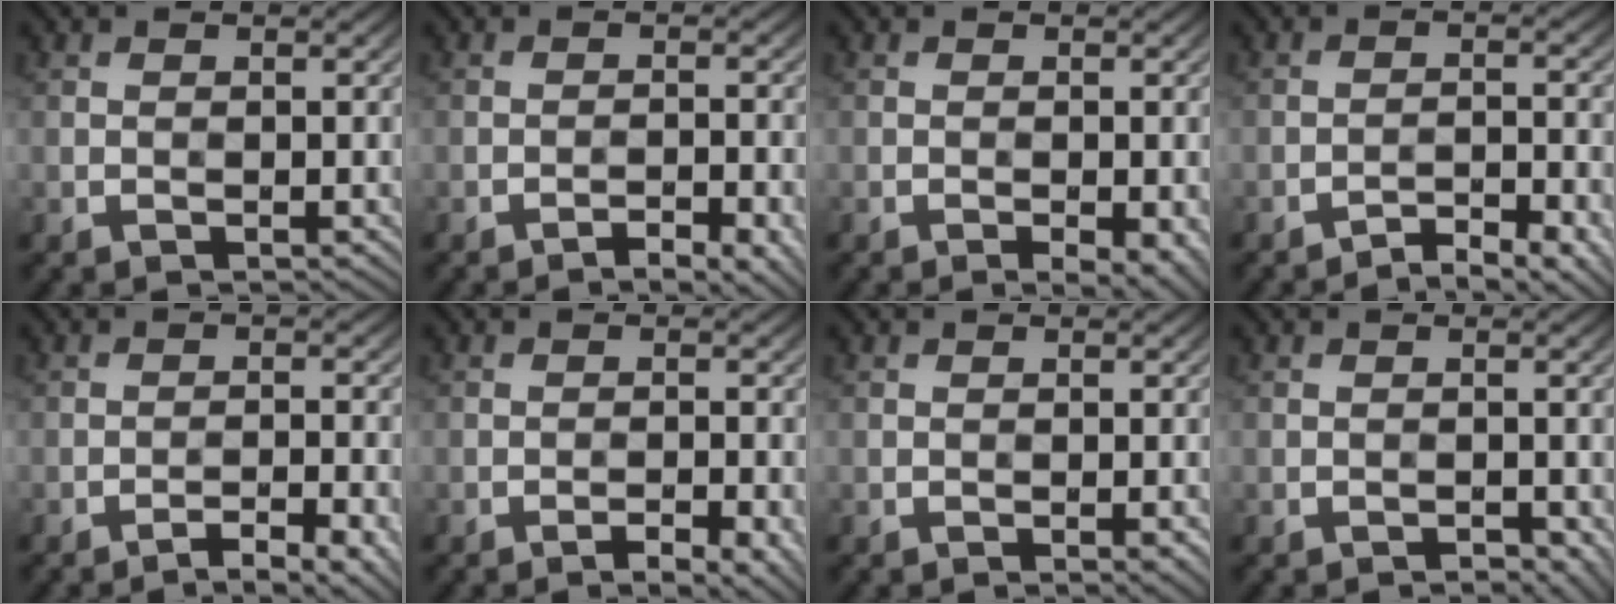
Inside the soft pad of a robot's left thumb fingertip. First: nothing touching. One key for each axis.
{"total": 5.8, "fx": -3.9, "fy": 1.3, "fz": 4.1, "tx": -0.069, "ty": 0.009, "tz": -0.051}
{"total": 3.1, "fx": -1.4, "fy": 0.7, "fz": 2.7, "tx": -0.038, "ty": 0.001, "tz": -0.015}
{"total": 7.1, "fx": -5.4, "fy": 1.3, "fz": 4.4, "tx": -0.070, "ty": 0.014, "tz": -0.079}
{"total": 7.6, "fx": -5.3, "fy": 1.5, "fz": 5.2, "tx": -0.080, "ty": 0.010, "tz": -0.068}
{"total": 5.4, "fx": -3.2, "fy": 1.3, "fz": 4.2, "tx": -0.069, "ty": 0.008, "tz": -0.040}
{"total": 1.3, "fx": -0.5, "fy": 0.1, "fz": 1.2, "tx": -0.018, "ty": 0.001, "tz": -0.007}
{"total": 1.3, "fx": -0.9, "fy": 0.4, "fz": 0.8, "tx": -0.010, "ty": 0.003, "tz": -0.012}